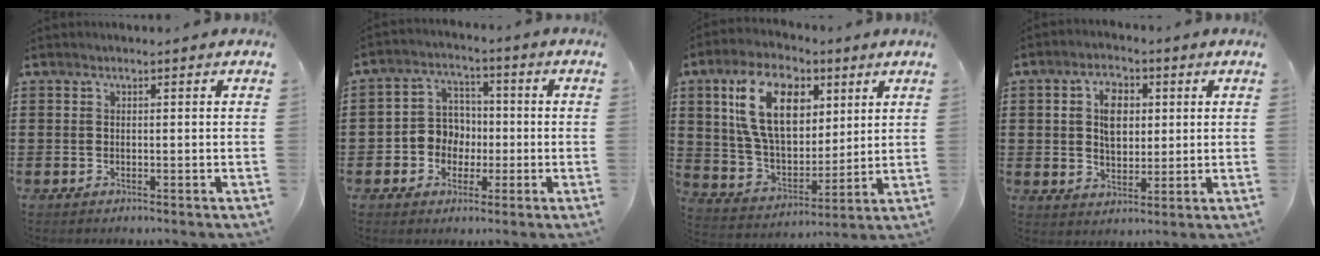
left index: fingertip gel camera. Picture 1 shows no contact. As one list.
[{"total": 5.8, "force": [-1.0, 5.5, 1.5], "torque": [-0.047, 0.018, -0.020]}, {"total": 13.9, "force": [5.9, 8.1, 9.5], "torque": [-0.210, 0.018, 0.109]}, {"total": 6.0, "force": [1.5, 4.0, 4.2], "torque": [-0.079, 0.010, 0.019]}]